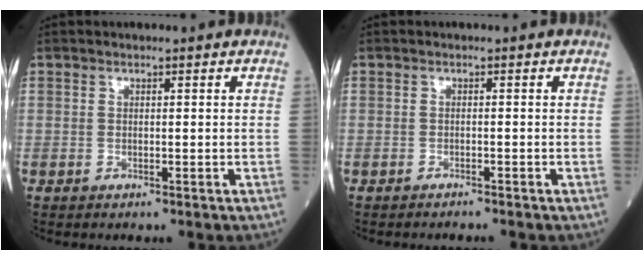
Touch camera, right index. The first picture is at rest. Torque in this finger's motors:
{"motor_torque": [-0.01, -0.28, 0.04, -0.01]}